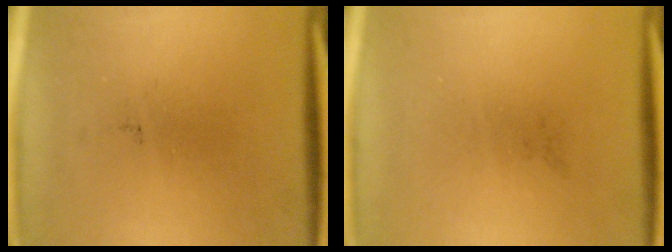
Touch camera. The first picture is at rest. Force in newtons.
{"total": 0.0}